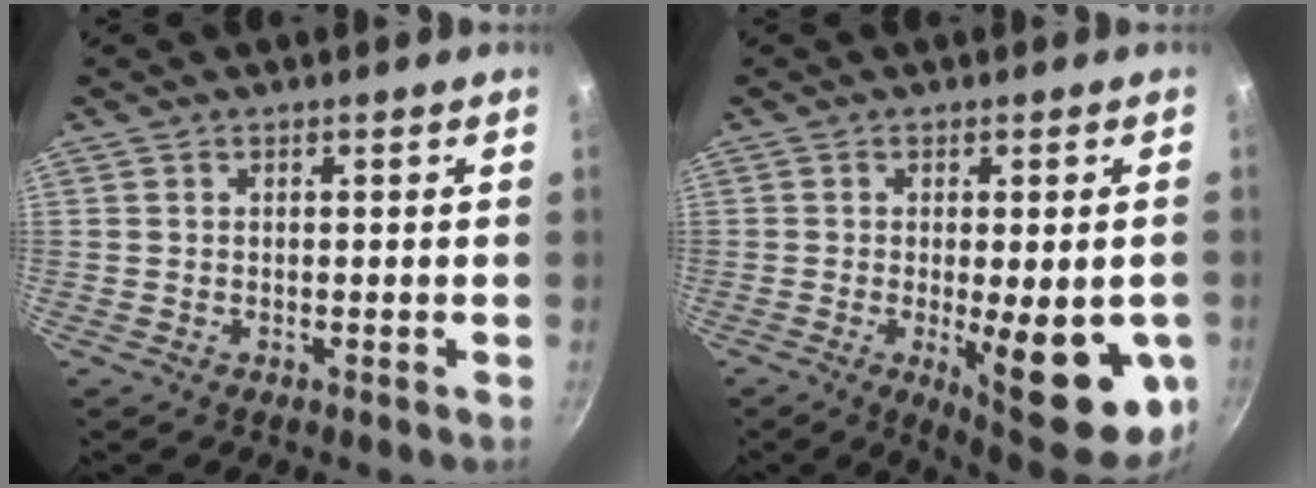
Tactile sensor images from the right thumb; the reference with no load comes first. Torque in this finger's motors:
{"motor_torque": [-0.01, 0.99, 1.25, -0.41, 0.23]}